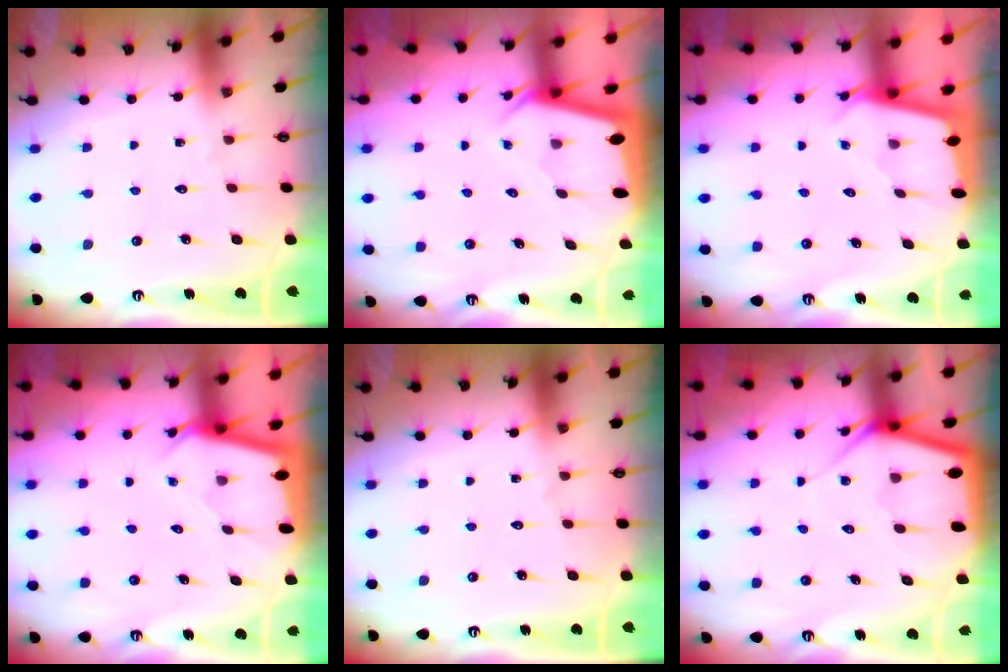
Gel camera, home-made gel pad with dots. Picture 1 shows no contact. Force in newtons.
{"total": 2.2, "press": 2.2, "slide": 0.1}
{"total": 1.8, "press": 1.8, "slide": 0.2}
{"total": 2.3, "press": 2.3, "slide": 0.1}
{"total": 0.0}
{"total": 6.7, "press": 6.7, "slide": 0.5}